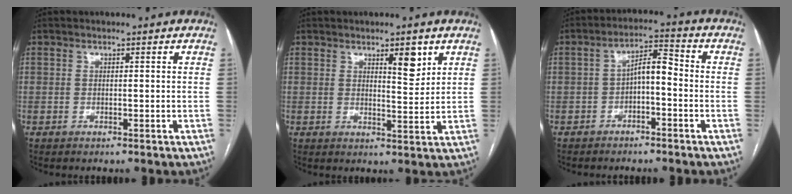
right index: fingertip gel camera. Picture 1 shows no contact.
{"total": 4.5, "force": [2.6, 1.1, 3.5], "torque": [-0.050, -0.009, 0.039]}
{"total": 5.1, "force": [-1.2, 1.8, 4.6], "torque": [-0.081, 0.025, -0.022]}